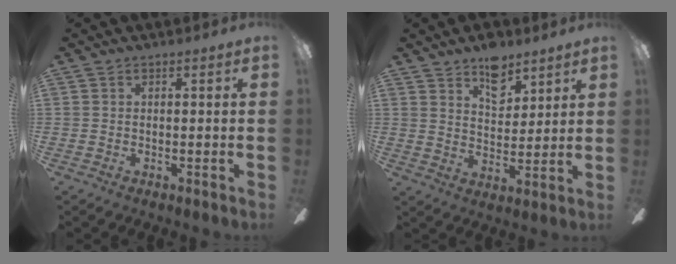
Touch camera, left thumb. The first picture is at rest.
{"total": 9.0, "force": [6.4, 4.9, 3.9], "torque": [-0.047, -0.027, 0.113]}